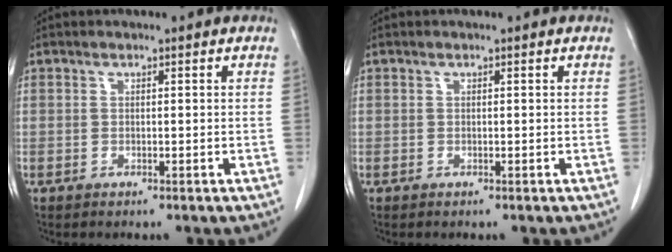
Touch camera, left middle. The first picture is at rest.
{"total": 0.0}